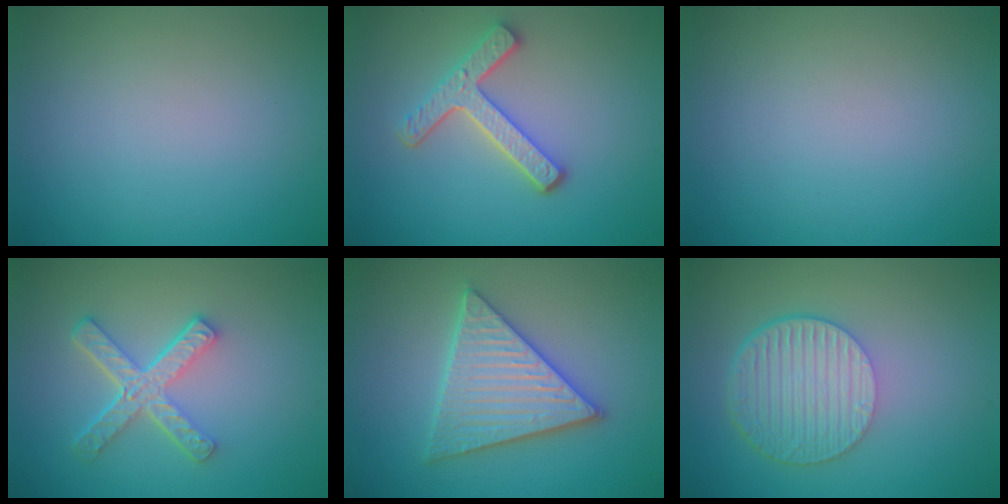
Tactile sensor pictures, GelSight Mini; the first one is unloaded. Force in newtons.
{"total": 3.7, "press": 3.1, "slide": 2.0}
{"total": 0.0}
{"total": 4.5, "press": 3.3, "slide": 3.1}
{"total": 5.6, "press": 5.5, "slide": 0.7}
{"total": 6.5, "press": 4.5, "slide": 4.7}